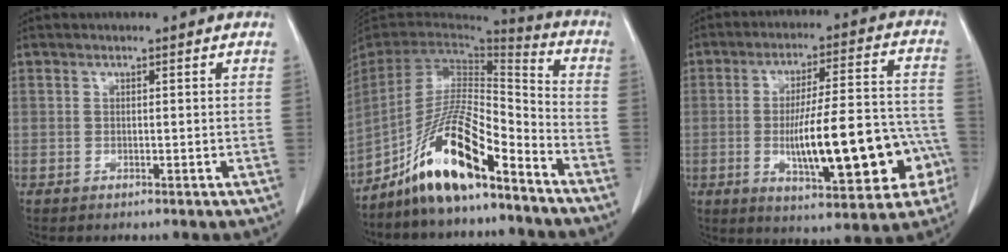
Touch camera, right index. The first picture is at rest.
{"total": 15.0, "force": [-10.4, 2.5, 10.4], "torque": [-0.200, 0.007, -0.190]}
{"total": 18.7, "force": [-4.7, 4.5, 17.5], "torque": [-0.237, 0.027, -0.054]}